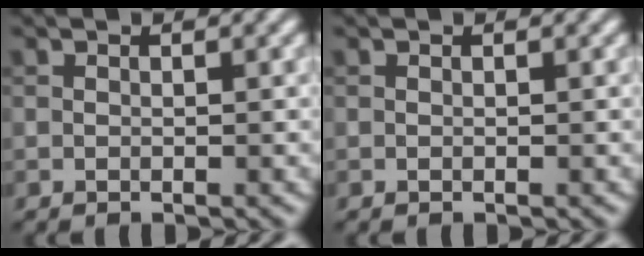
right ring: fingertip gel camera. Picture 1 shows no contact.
{"total": 0.0}